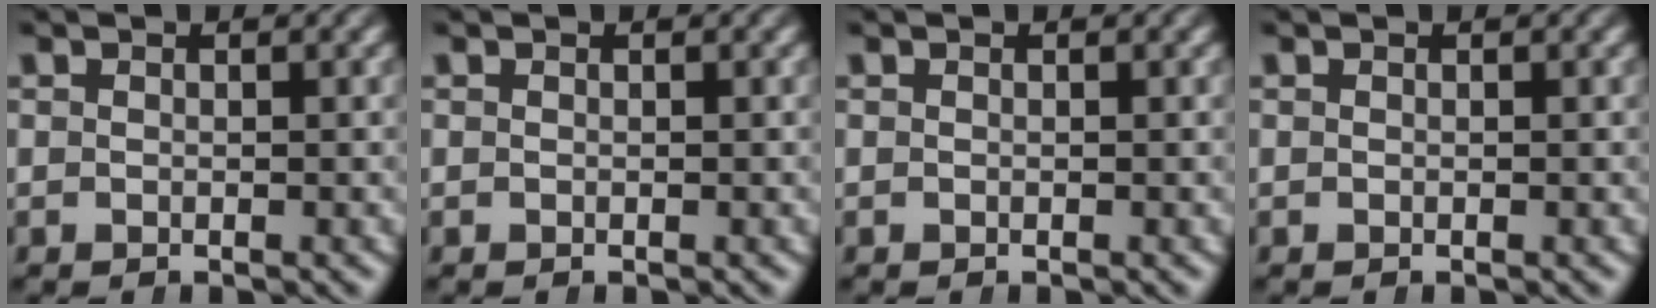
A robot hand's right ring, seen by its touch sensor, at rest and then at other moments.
{"total": 0.0}
{"total": 0.0}
{"total": 0.0}